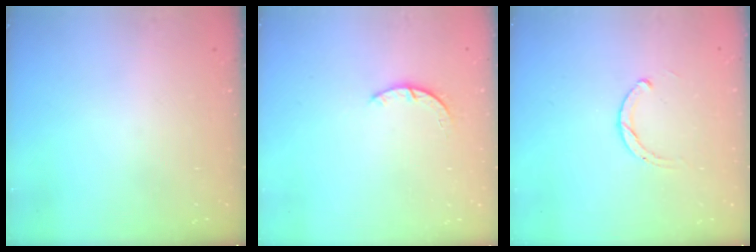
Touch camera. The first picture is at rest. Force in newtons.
{"total": 2.4, "press": 2.4, "slide": 0.3}
{"total": 1.8, "press": 1.8, "slide": 0.2}